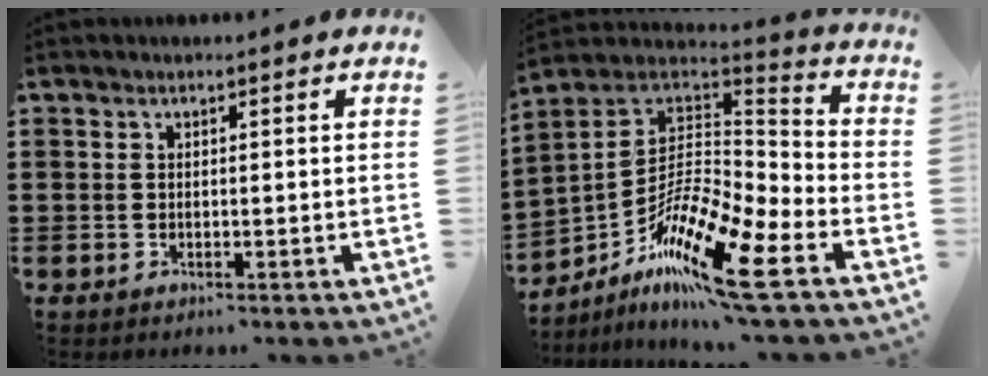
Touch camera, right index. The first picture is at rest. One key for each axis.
{"total": 14.9, "fx": -9.6, "fy": 2.5, "fz": 11.1, "tx": -0.214, "ty": 0.010, "tz": -0.184}